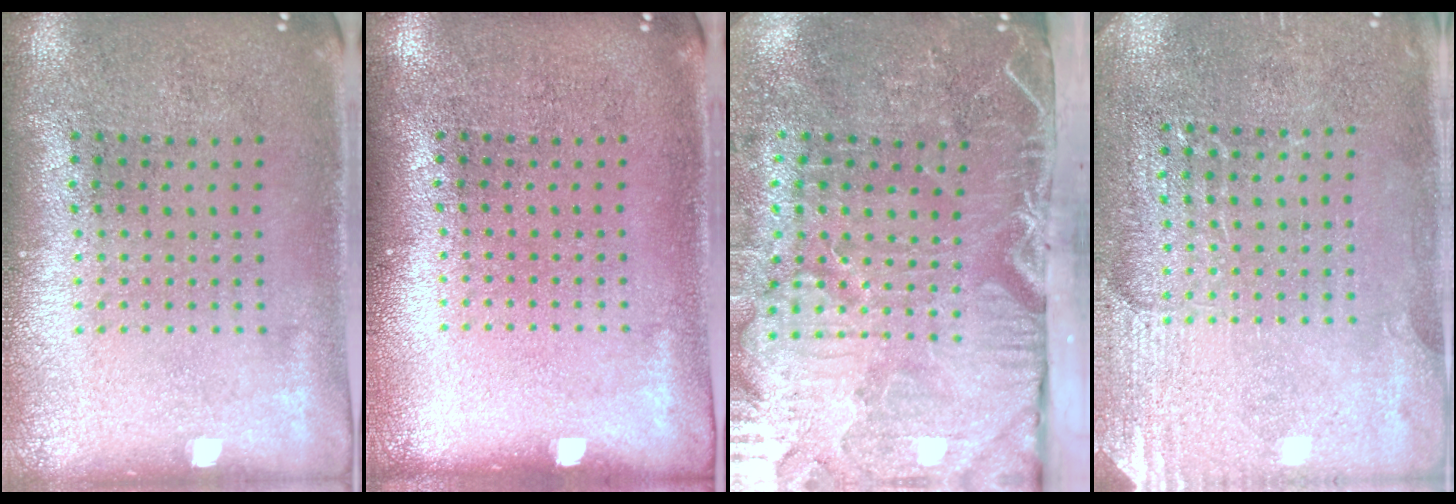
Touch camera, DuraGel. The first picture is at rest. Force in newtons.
{"total": 0.0}
{"total": 5.4, "press": 4.4, "slide": 3.1}
{"total": 2.9, "press": 2.8, "slide": 0.8}